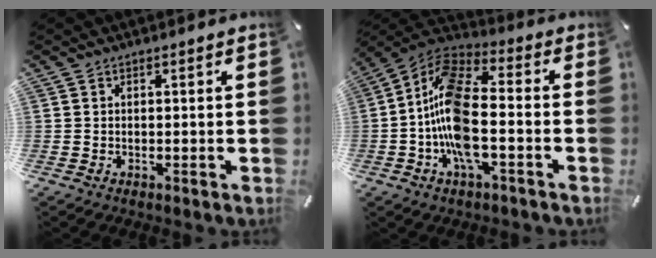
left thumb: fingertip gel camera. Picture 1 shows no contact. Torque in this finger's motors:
{"motor_torque": [0.07, 1.44, 1.52, 1.19, 0.27]}